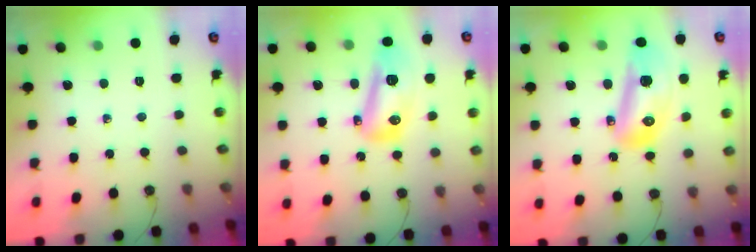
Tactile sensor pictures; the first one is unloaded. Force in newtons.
{"total": 13.1, "press": 13.0, "slide": 1.3}
{"total": 15.2, "press": 15.1, "slide": 1.8}